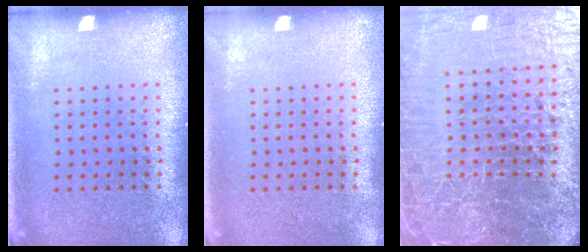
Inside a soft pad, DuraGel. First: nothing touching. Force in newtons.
{"total": 0.0}
{"total": 7.5, "press": 6.5, "slide": 3.8}